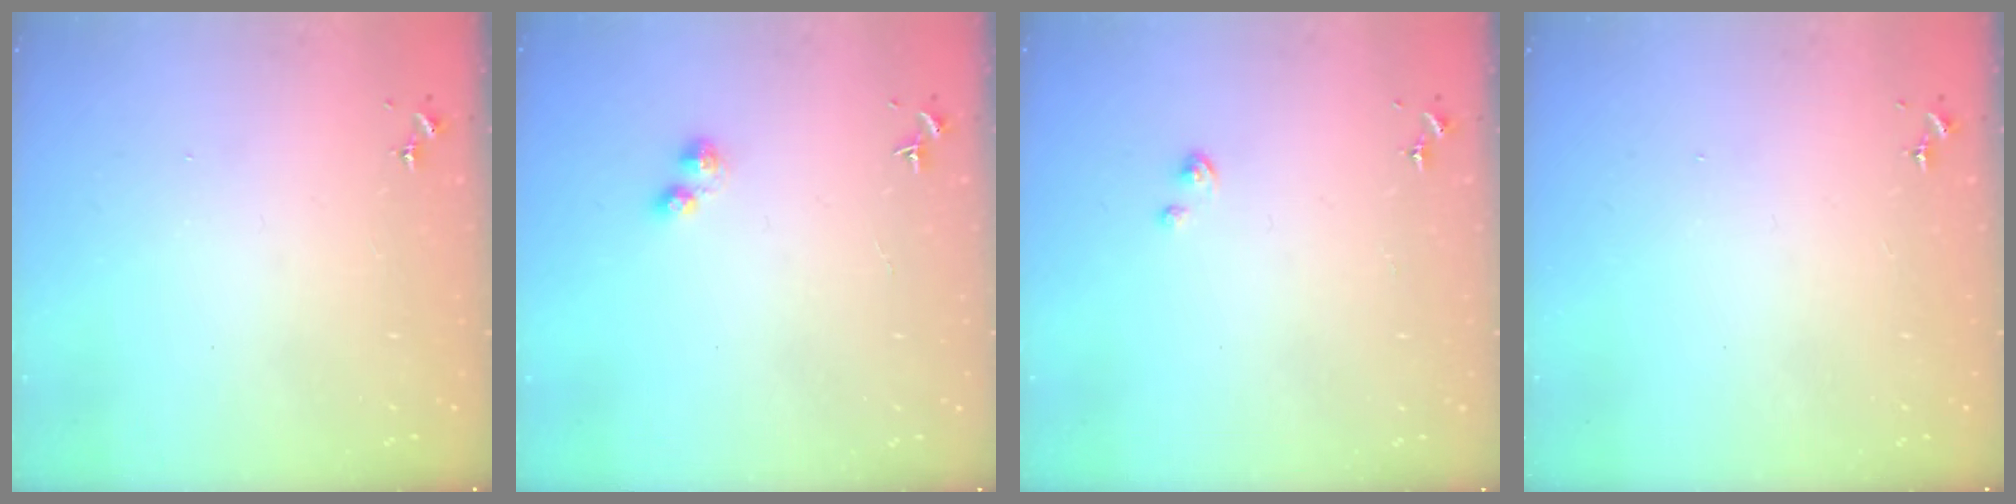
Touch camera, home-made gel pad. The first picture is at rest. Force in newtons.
{"total": 2.5, "press": 2.5, "slide": 0.4}
{"total": 1.1, "press": 1.1, "slide": 0.1}
{"total": 0.0}